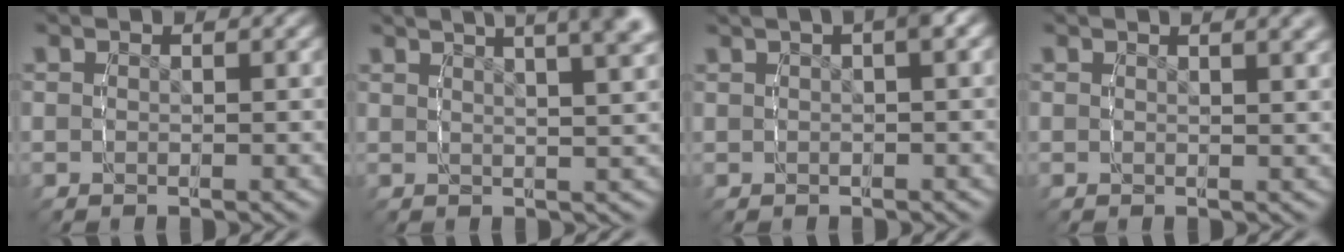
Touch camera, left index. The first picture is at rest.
{"total": 11.0, "force": [6.4, 5.4, 7.2], "torque": [-0.089, 0.019, 0.087]}
{"total": 6.5, "force": [3.2, 3.2, 4.8], "torque": [-0.049, 0.036, 0.029]}
{"total": 3.5, "force": [2.2, 1.1, 2.5], "torque": [-0.028, 0.010, 0.029]}